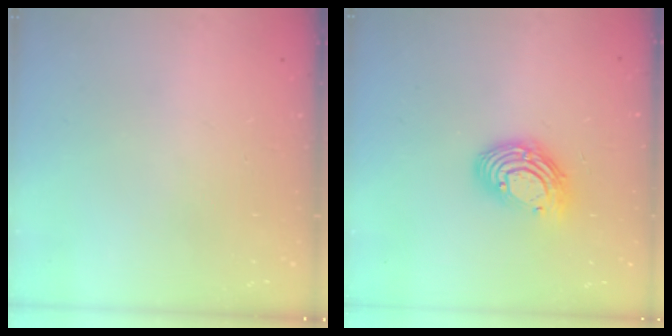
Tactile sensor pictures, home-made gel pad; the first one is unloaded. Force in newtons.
{"total": 11.2, "press": 11.2, "slide": 1.0}